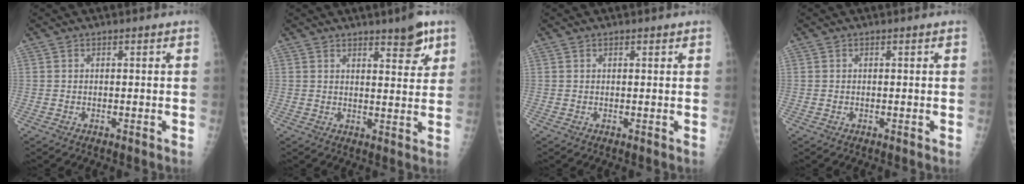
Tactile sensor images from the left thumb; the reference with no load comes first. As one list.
[{"total": 6.6, "force": [4.1, 2.0, 4.8], "torque": [-0.048, -0.024, 0.053]}, {"total": 0.8, "force": [0.5, 0.4, 0.5], "torque": [-0.006, -0.001, 0.006]}, {"total": 0.0}]